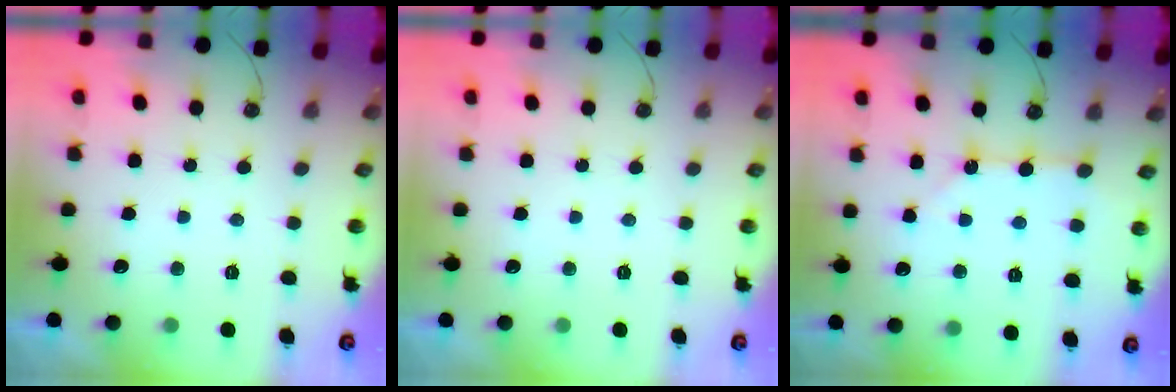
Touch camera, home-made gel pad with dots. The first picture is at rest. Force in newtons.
{"total": 0.0}
{"total": 2.5, "press": 2.5, "slide": 0.2}